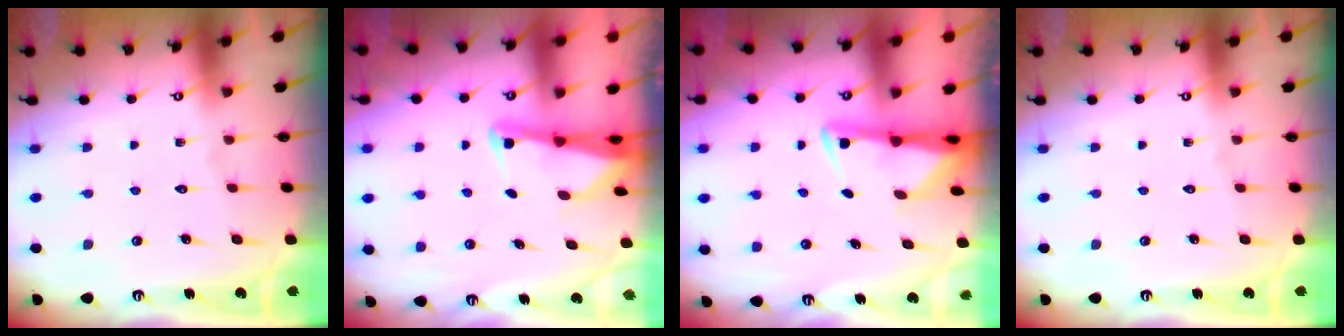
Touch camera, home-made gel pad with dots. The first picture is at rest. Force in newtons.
{"total": 2.4, "press": 2.4, "slide": 0.2}
{"total": 2.8, "press": 2.8, "slide": 0.6}
{"total": 0.0}